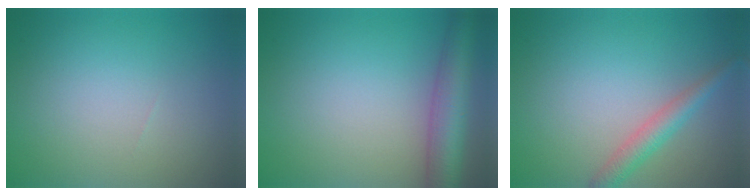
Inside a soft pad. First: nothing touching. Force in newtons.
{"total": 5.4, "press": 5.4, "slide": 0.1}
{"total": 2.5, "press": 2.5, "slide": 0.1}